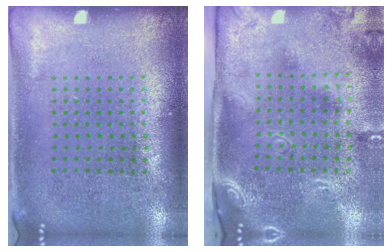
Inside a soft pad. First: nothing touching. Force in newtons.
{"total": 2.7, "press": 1.8, "slide": 2.1}